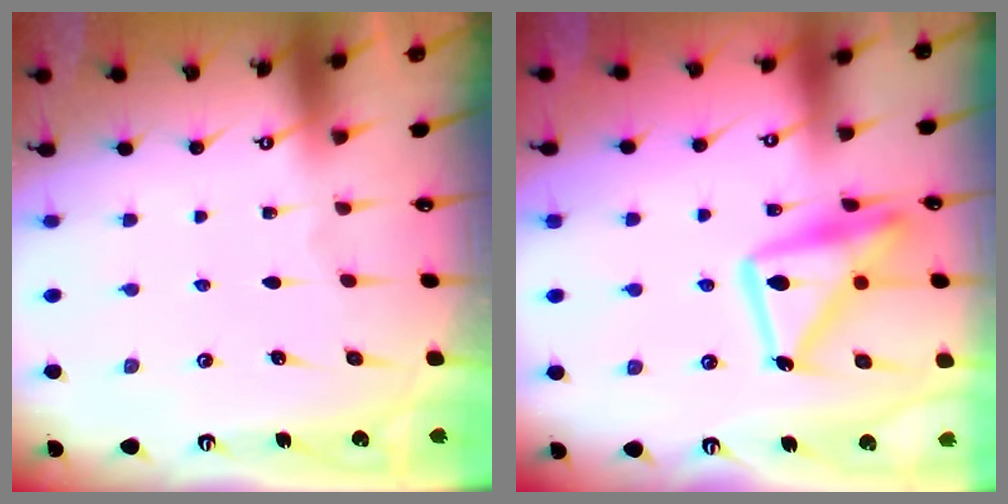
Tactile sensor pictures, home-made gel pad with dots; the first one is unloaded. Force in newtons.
{"total": 17.4, "press": 17.3, "slide": 1.4}